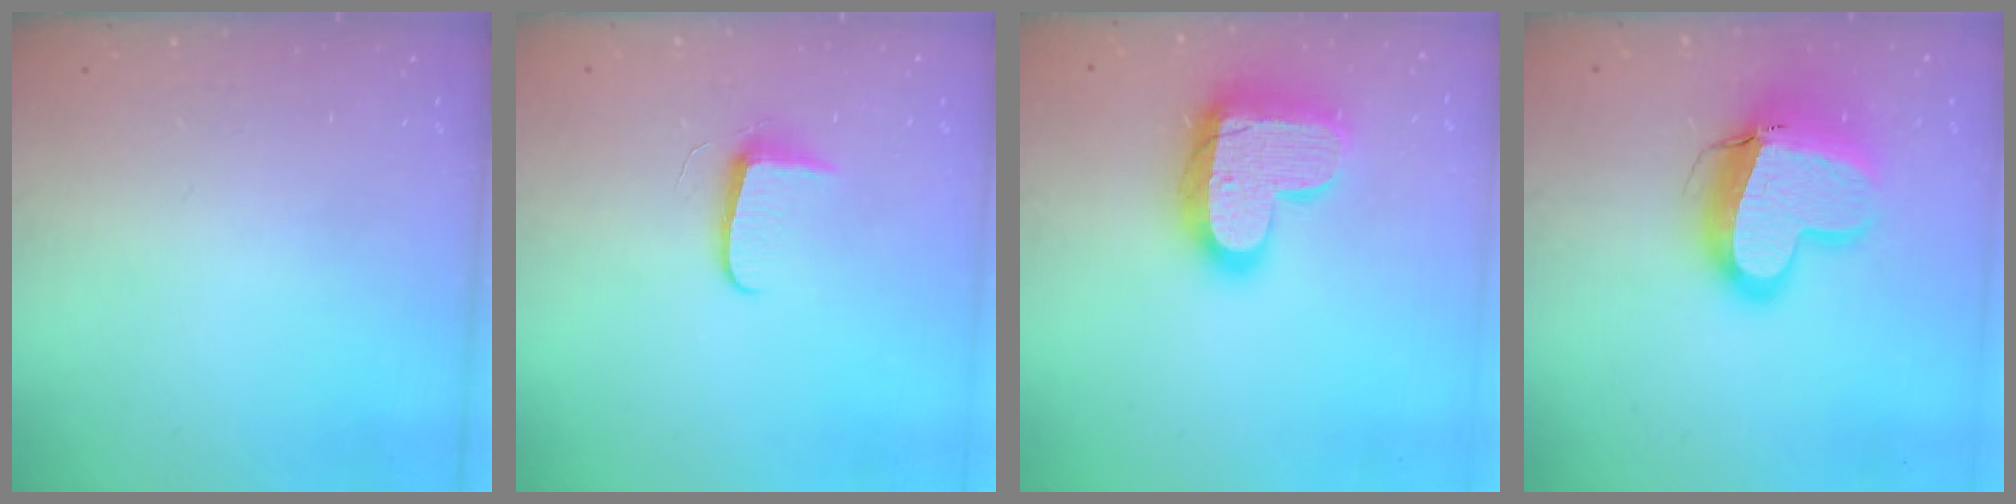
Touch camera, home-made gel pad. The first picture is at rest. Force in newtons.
{"total": 6.2, "press": 6.2, "slide": 0.8}
{"total": 18.0, "press": 18.0, "slide": 1.3}
{"total": 15.5, "press": 15.3, "slide": 2.2}